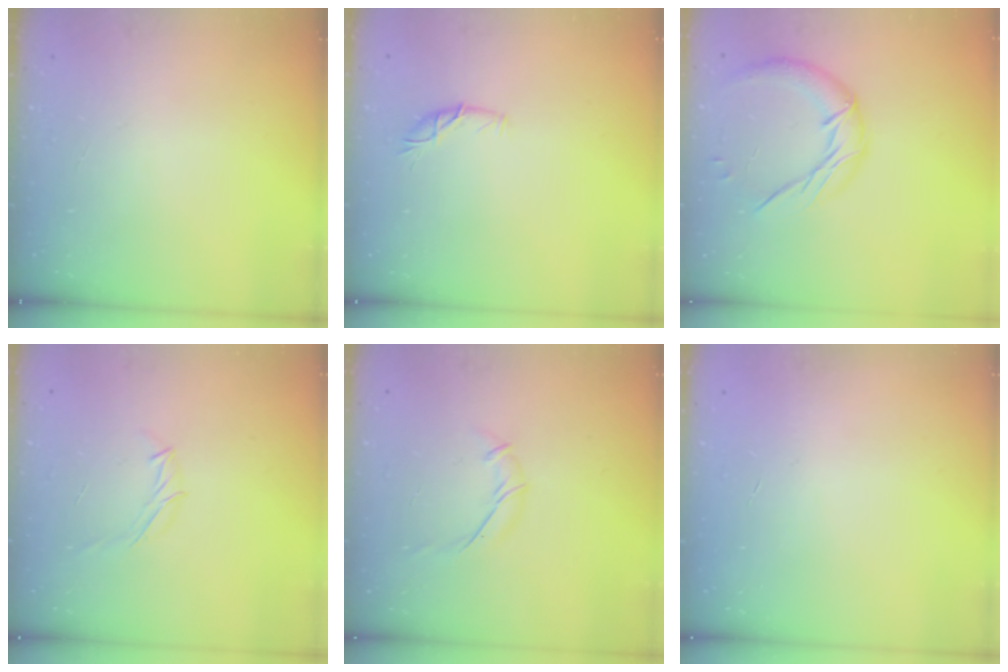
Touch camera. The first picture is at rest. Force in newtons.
{"total": 6.1, "press": 6.1, "slide": 0.6}
{"total": 11.5, "press": 11.5, "slide": 0.8}
{"total": 6.0, "press": 5.9, "slide": 1.1}
{"total": 7.7, "press": 7.6, "slide": 0.8}
{"total": 0.6, "press": 0.6, "slide": 0.2}